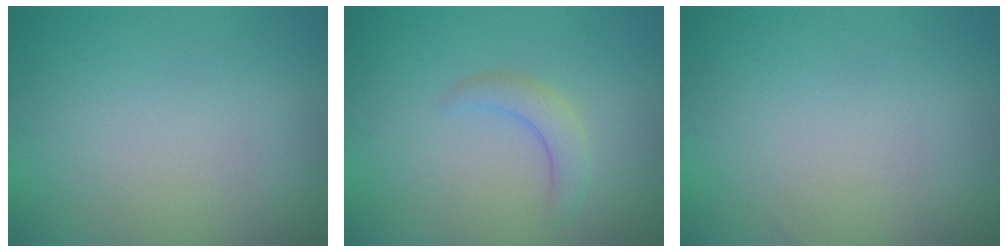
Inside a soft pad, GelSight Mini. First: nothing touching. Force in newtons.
{"total": 2.1, "press": 2.1, "slide": 0.3}
{"total": 0.0}